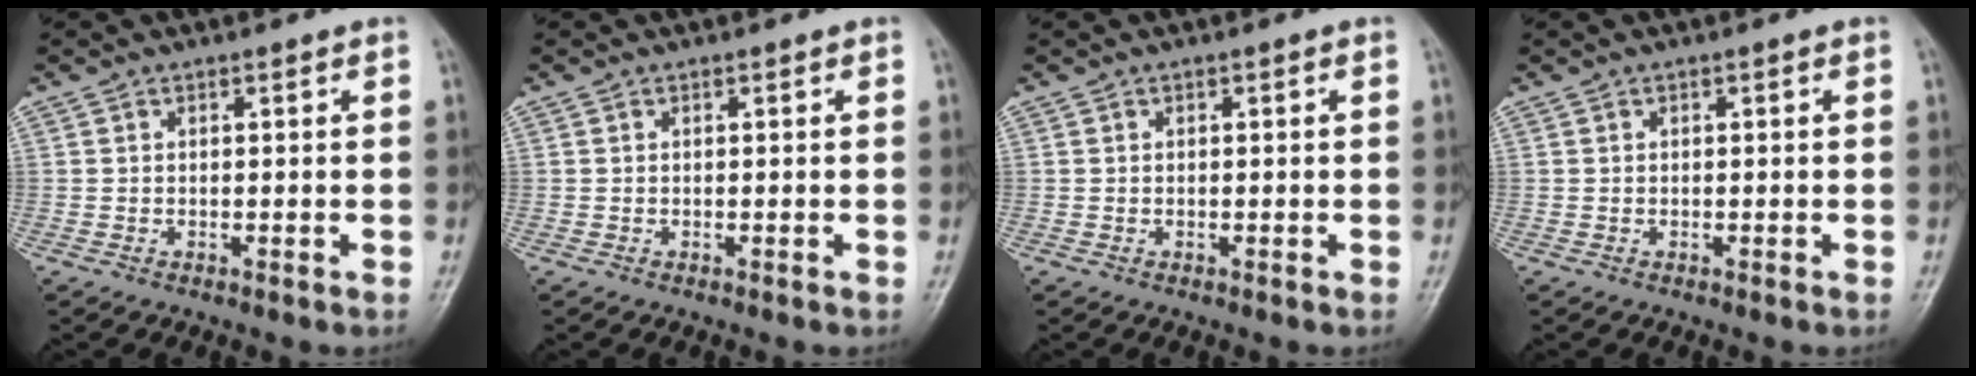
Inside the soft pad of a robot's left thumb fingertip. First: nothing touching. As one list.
[{"total": 0.0}, {"total": 0.0}, {"total": 0.0}]